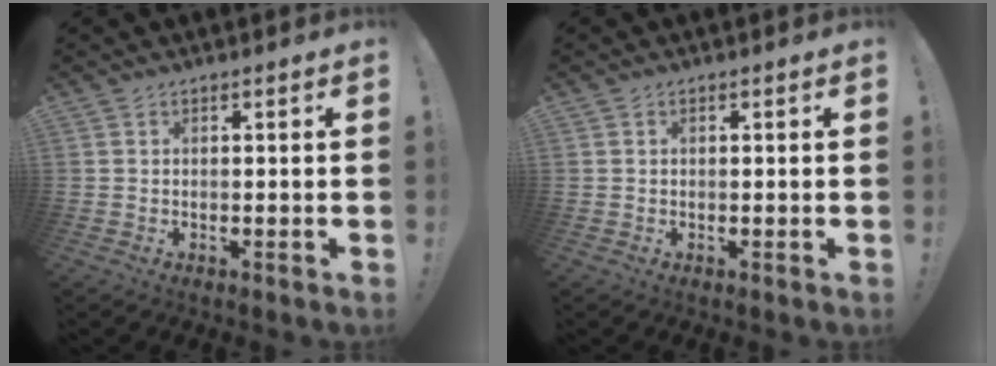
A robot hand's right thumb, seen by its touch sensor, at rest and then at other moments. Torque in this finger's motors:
{"motor_torque": [0.18, -0.19, -0.25, 0.16, 0.00]}